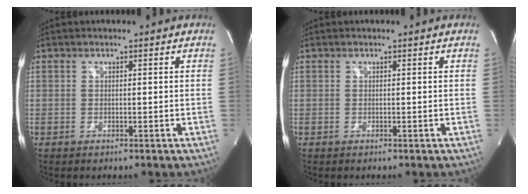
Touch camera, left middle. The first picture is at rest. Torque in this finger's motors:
{"motor_torque": [-0.01, 0.01, 0.01, 0.00]}